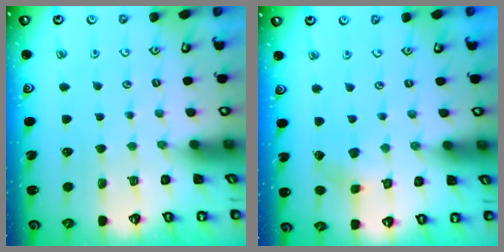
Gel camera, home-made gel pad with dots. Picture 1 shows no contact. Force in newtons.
{"total": 4.0, "press": 4.0, "slide": 0.3}